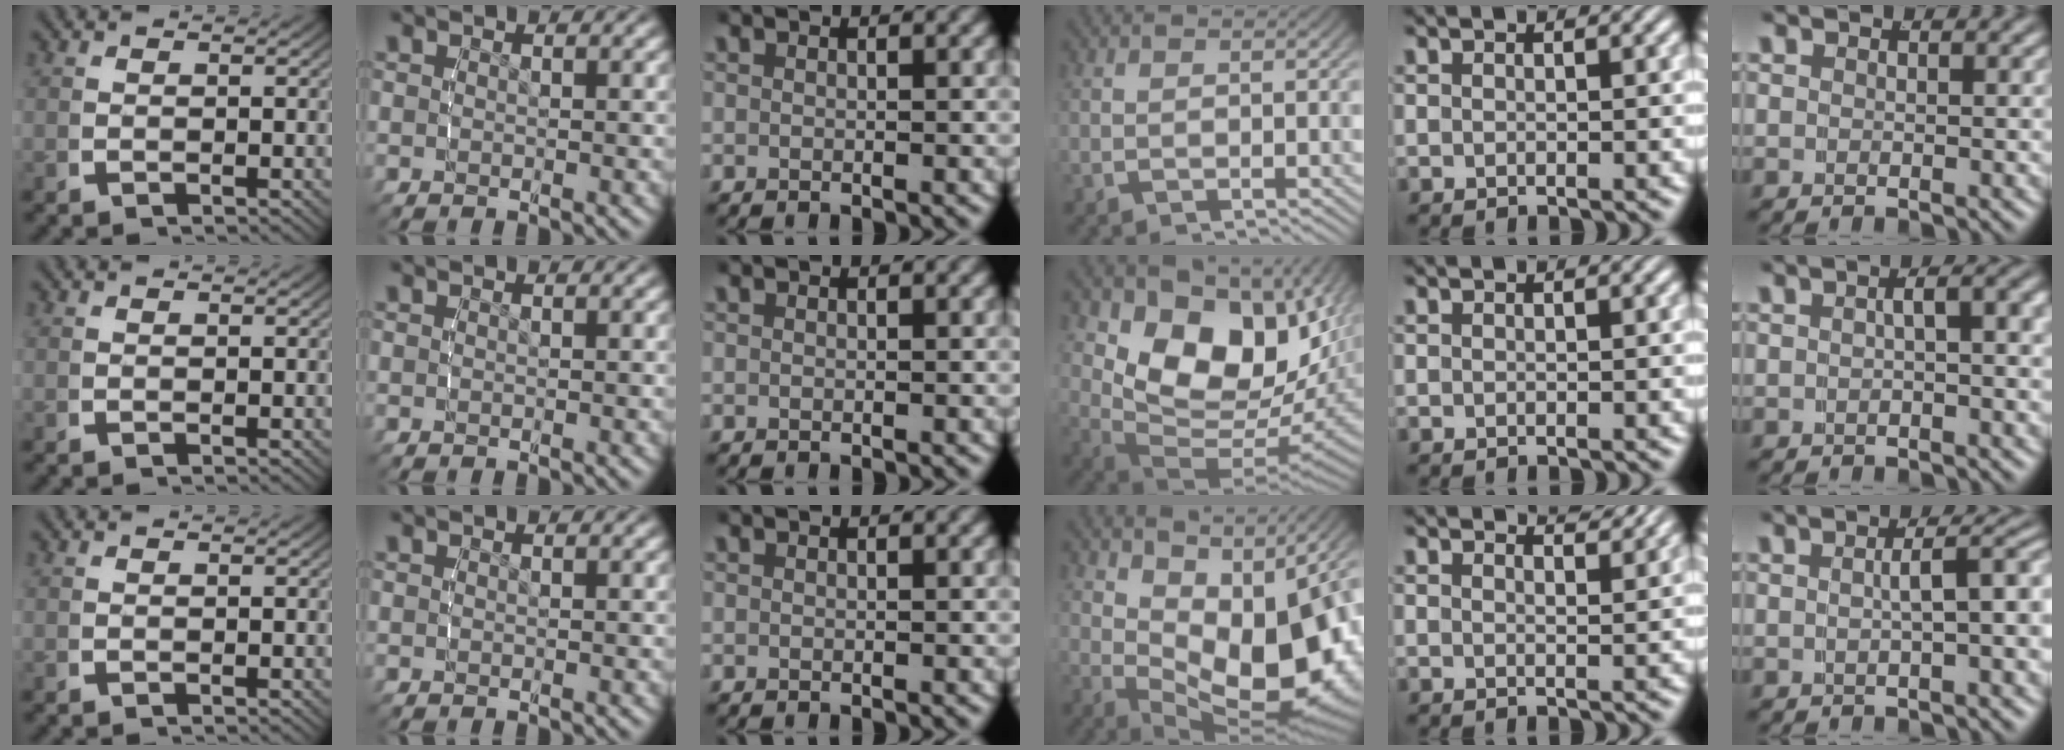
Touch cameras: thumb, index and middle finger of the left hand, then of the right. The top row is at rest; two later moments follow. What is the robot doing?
{"motion": "lift_and_place", "object": "lipstick"}